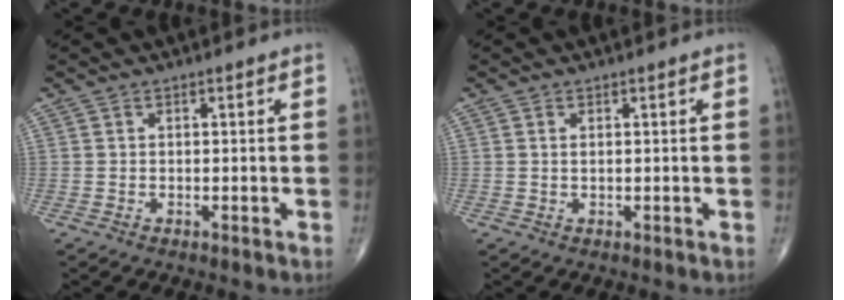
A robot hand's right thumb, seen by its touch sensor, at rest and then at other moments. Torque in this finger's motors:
{"motor_torque": [-0.30, 0.10, 0.17, 0.16, -0.02]}